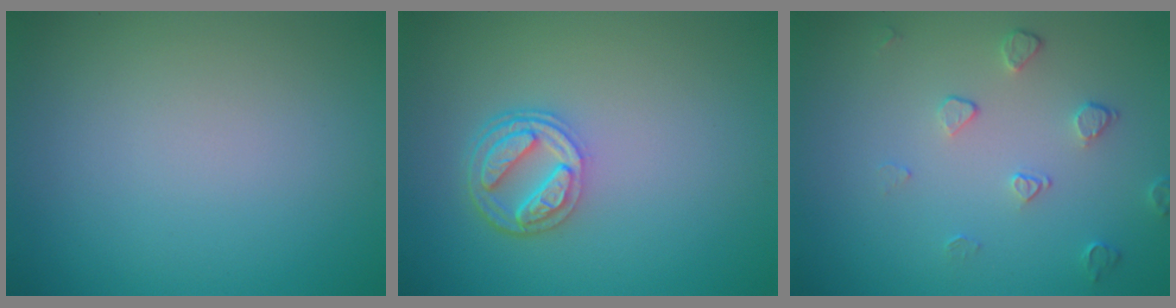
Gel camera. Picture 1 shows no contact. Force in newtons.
{"total": 4.0, "press": 3.1, "slide": 2.5}
{"total": 1.6, "press": 1.1, "slide": 1.2}